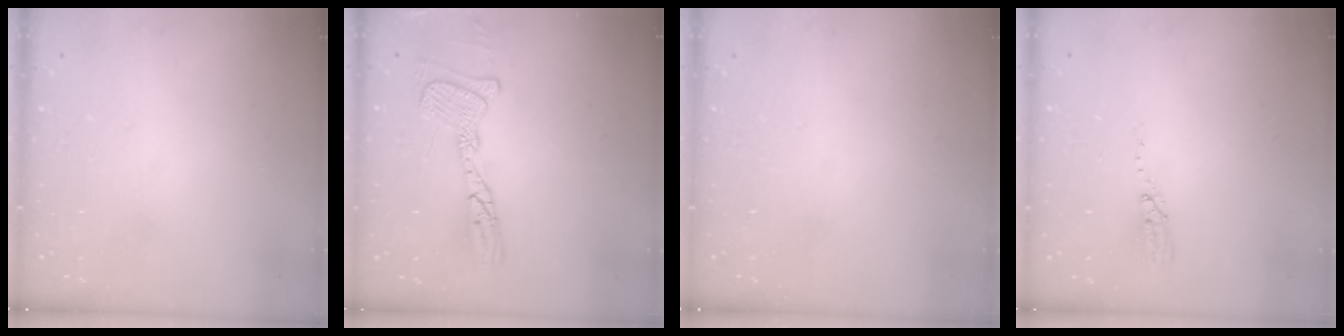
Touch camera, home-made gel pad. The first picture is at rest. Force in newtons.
{"total": 16.1, "press": 16.0, "slide": 1.6}
{"total": 0.0}
{"total": 3.8, "press": 3.8, "slide": 0.3}